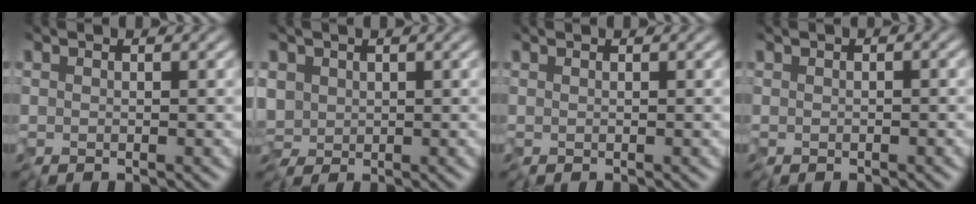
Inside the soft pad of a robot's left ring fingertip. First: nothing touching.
{"total": 2.6, "force": [0.1, 2.3, 1.2], "torque": [-0.040, 0.000, -0.001]}
{"total": 0.0}
{"total": 1.1, "force": [0.2, 0.7, 0.9], "torque": [-0.017, 0.008, -0.003]}